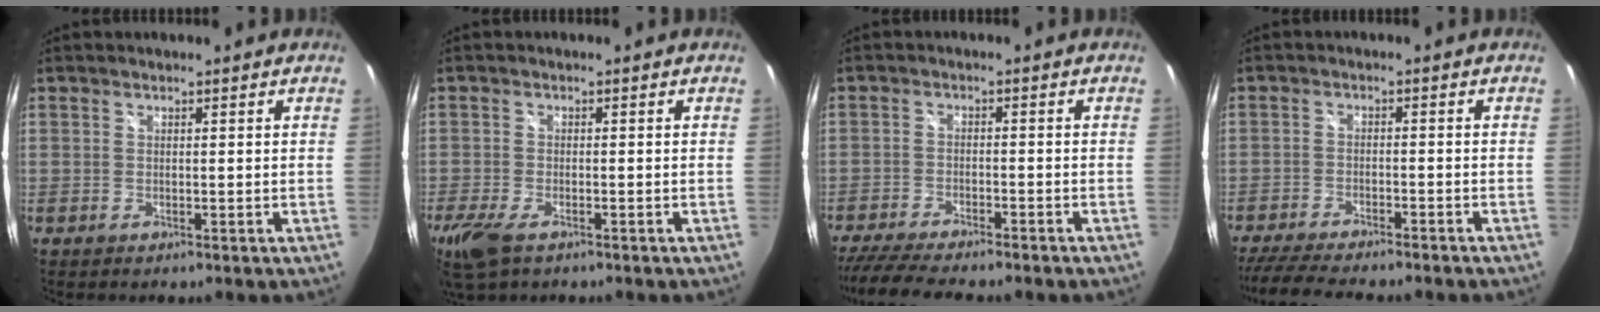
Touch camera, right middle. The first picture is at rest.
{"total": 6.5, "force": [-4.1, 2.7, 4.2], "torque": [-0.107, -0.024, -0.078]}
{"total": 12.2, "force": [-10.5, 1.7, 5.8], "torque": [-0.132, -0.032, -0.170]}
{"total": 12.0, "force": [-10.5, 1.4, 5.6], "torque": [-0.126, -0.029, -0.166]}